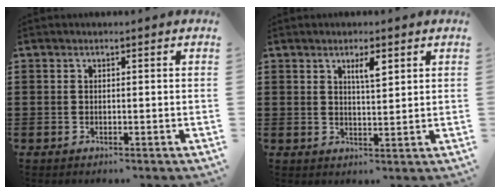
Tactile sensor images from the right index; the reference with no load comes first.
{"total": 3.0, "force": [1.7, 0.7, 2.3], "torque": [-0.040, 0.001, 0.026]}